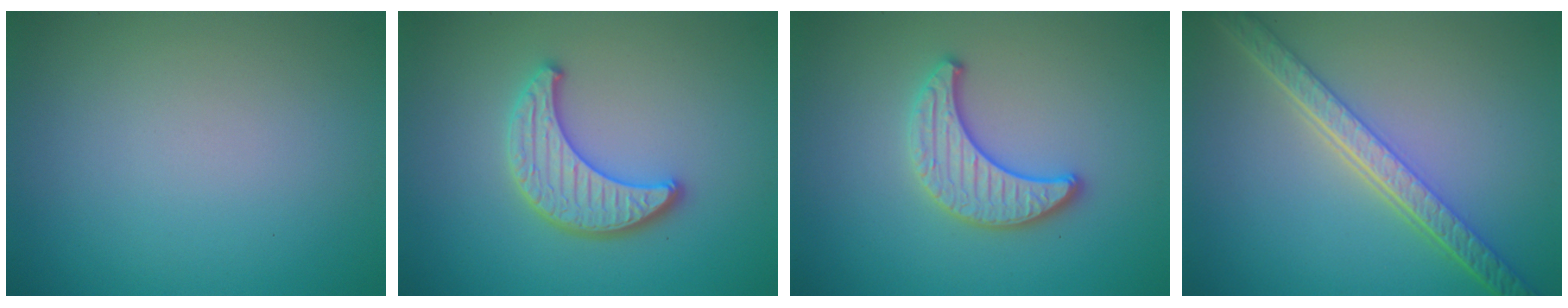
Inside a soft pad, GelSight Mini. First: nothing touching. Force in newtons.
{"total": 3.8, "press": 3.6, "slide": 1.2}
{"total": 3.3, "press": 3.2, "slide": 1.0}
{"total": 5.6, "press": 4.3, "slide": 3.6}